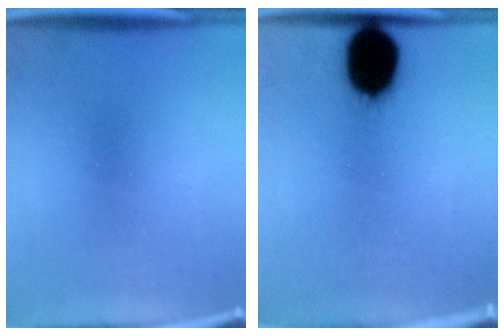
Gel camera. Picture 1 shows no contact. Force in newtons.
{"total": 14.4}